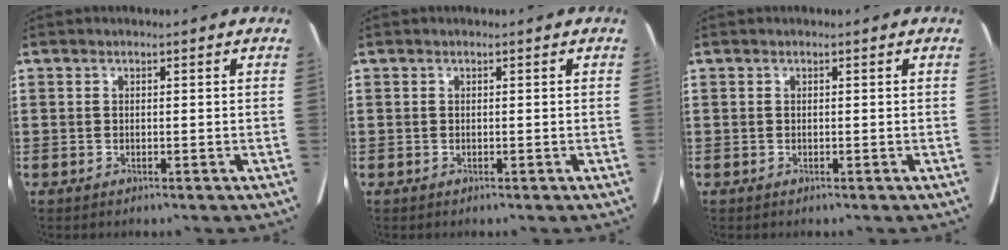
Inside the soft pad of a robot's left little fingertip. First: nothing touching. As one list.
[{"total": 0.0}, {"total": 0.0}]